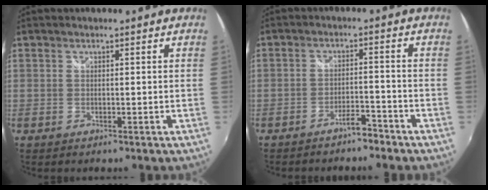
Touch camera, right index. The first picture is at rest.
{"total": 3.8, "force": [-3.3, 0.9, 1.5], "torque": [-0.039, 0.004, -0.051]}